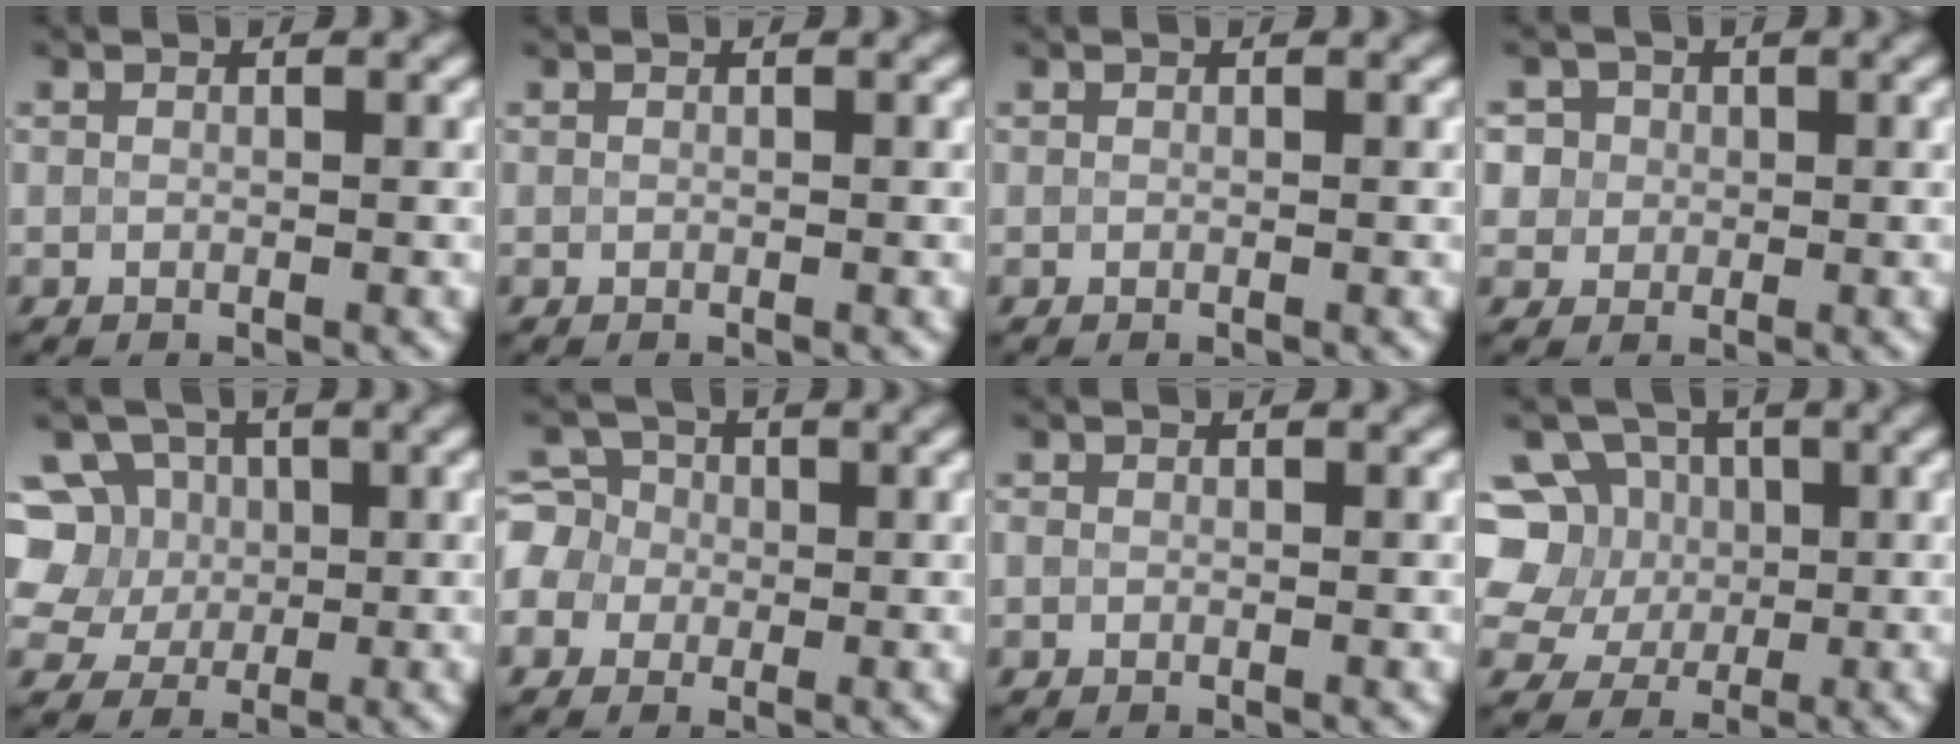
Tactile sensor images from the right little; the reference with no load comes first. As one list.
[{"total": 0.0}, {"total": 0.0}, {"total": 4.4, "force": [0.5, 4.3, 1.0], "torque": [0.002, 0.030, -0.019]}, {"total": 6.0, "force": [1.4, 5.6, 1.7], "torque": [-0.015, 0.026, 0.008]}, {"total": 5.5, "force": [-1.7, 5.1, 1.3], "torque": [-0.014, 0.014, -0.062]}, {"total": 0.0}, {"total": 6.4, "force": [0.9, 6.0, 1.9], "torque": [-0.035, 0.030, -0.009]}]